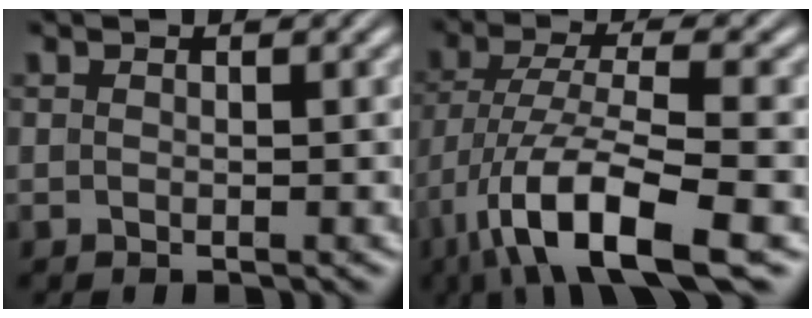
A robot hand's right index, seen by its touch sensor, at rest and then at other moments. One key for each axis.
{"total": 9.1, "fx": -4.3, "fy": 3.2, "fz": 7.4, "tx": -0.152, "ty": -0.043, "tz": -0.040}